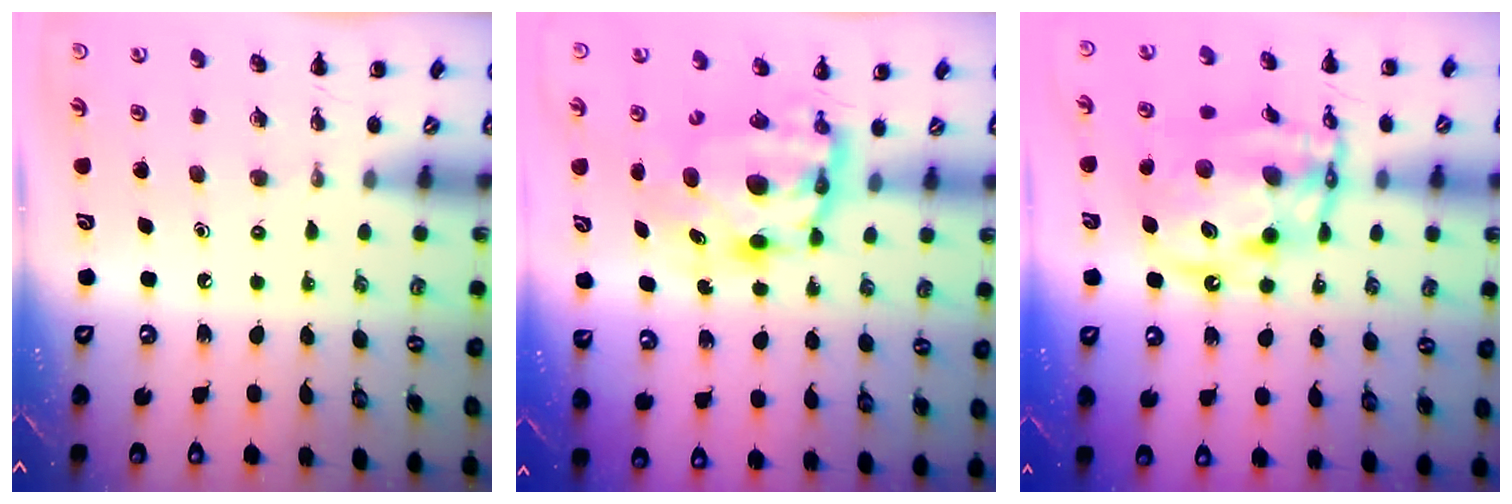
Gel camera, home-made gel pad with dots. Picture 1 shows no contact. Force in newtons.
{"total": 7.9, "press": 7.6, "slide": 2.1}
{"total": 16.4, "press": 15.9, "slide": 4.2}